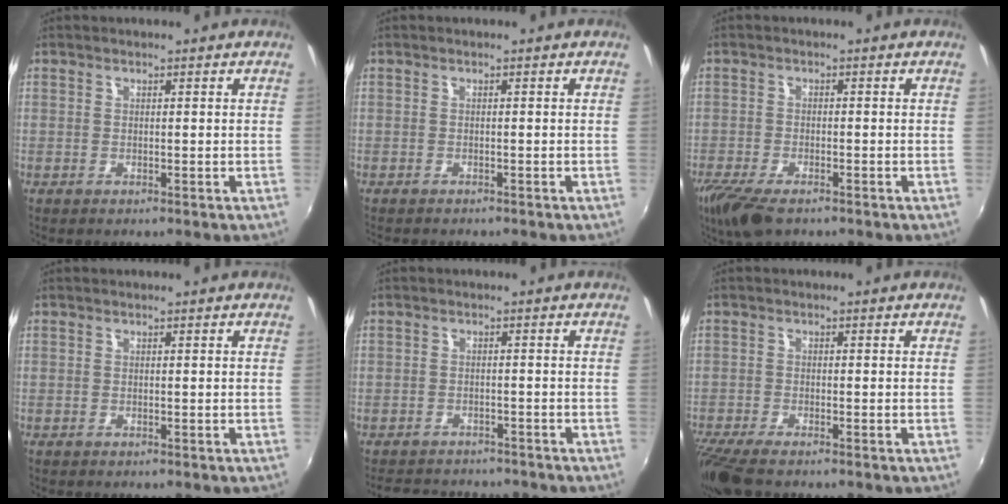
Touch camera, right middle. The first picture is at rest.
{"total": 1.7, "force": [-1.6, 0.1, 0.5], "torque": [-0.017, -0.010, -0.022]}
{"total": 8.9, "force": [-6.4, 3.1, 5.3], "torque": [-0.129, -0.035, -0.119]}
{"total": 0.0}
{"total": 7.7, "force": [-6.7, 3.2, 2.0], "torque": [-0.055, 0.014, -0.097]}
{"total": 7.6, "force": [-6.1, 1.6, 4.3], "torque": [-0.111, -0.041, -0.114]}